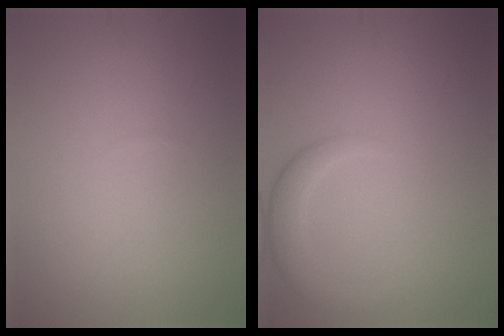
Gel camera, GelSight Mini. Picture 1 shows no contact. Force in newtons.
{"total": 2.8, "press": 2.7, "slide": 0.2}